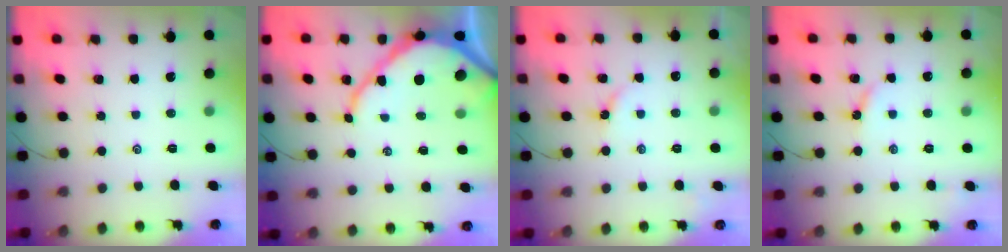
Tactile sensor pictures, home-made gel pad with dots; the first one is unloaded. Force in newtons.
{"total": 11.3, "press": 11.2, "slide": 1.2}
{"total": 2.4, "press": 2.4, "slide": 0.3}
{"total": 3.8, "press": 3.8, "slide": 0.4}